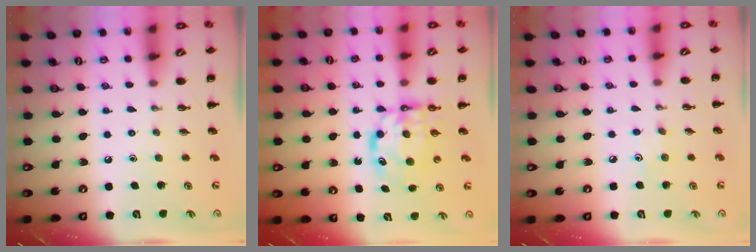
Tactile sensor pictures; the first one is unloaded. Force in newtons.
{"total": 6.5, "press": 6.4, "slide": 0.9}
{"total": 2.9, "press": 2.8, "slide": 0.8}